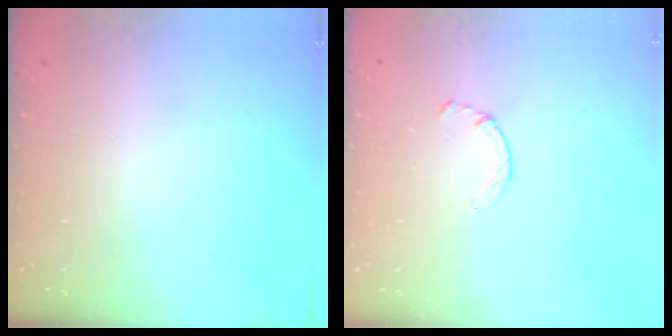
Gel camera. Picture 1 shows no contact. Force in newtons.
{"total": 1.8, "press": 1.7, "slide": 0.3}